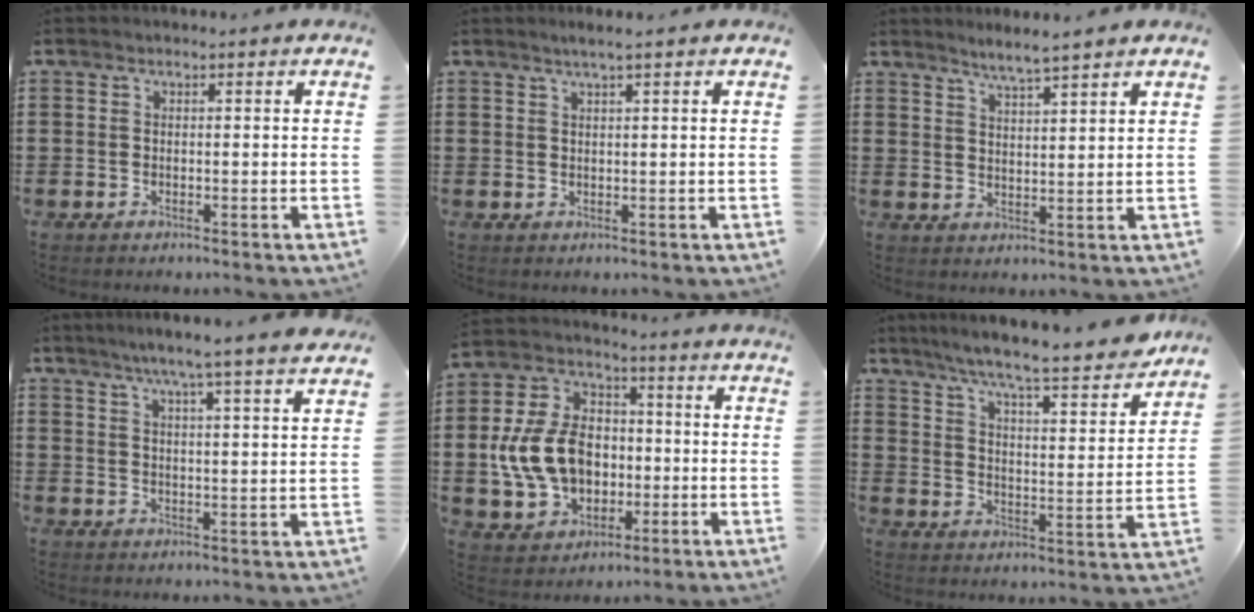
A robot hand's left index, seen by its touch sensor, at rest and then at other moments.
{"total": 1.6, "force": [1.1, -0.2, 1.2], "torque": [-0.023, 0.000, 0.020]}
{"total": 3.3, "force": [3.1, -0.7, 1.0], "torque": [-0.027, -0.011, 0.055]}
{"total": 5.6, "force": [4.6, -1.1, 2.9], "torque": [-0.071, -0.021, 0.076]}
{"total": 11.8, "force": [-0.9, 9.2, 7.4], "torque": [-0.186, 0.023, -0.015]}
{"total": 7.6, "force": [6.7, -0.3, 3.5], "torque": [-0.089, -0.051, 0.105]}